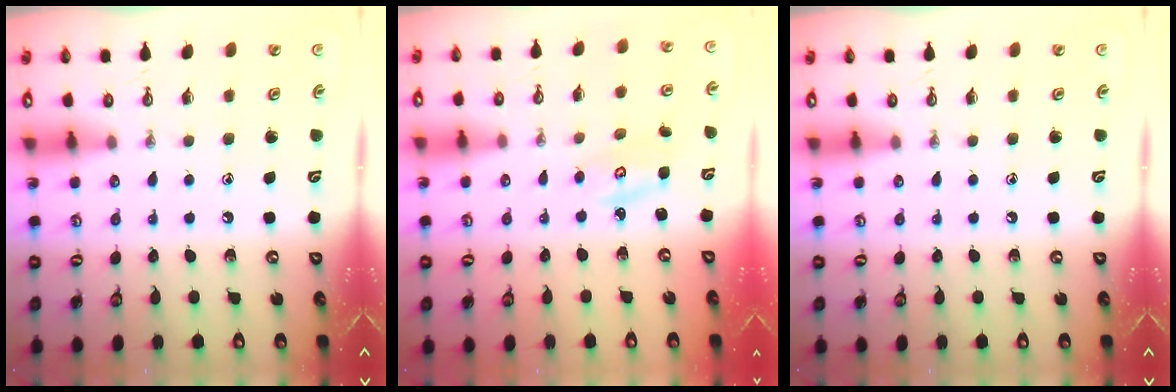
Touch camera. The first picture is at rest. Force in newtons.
{"total": 2.9, "press": 2.9, "slide": 0.4}
{"total": 0.0}